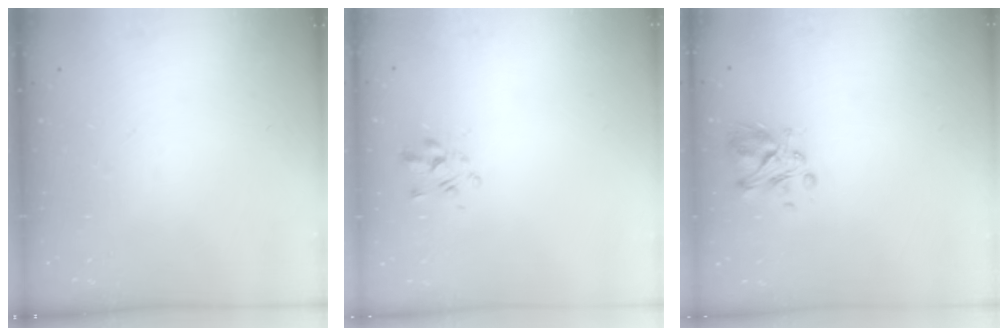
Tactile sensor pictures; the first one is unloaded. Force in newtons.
{"total": 2.0, "press": 1.8, "slide": 0.9}
{"total": 3.8, "press": 3.7, "slide": 1.0}